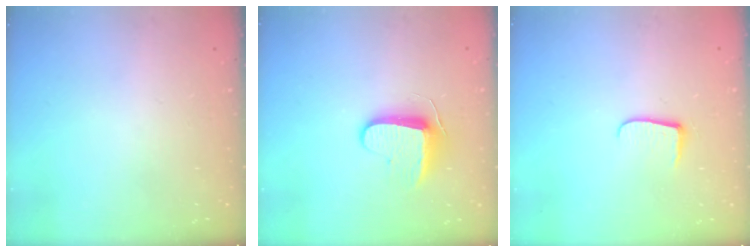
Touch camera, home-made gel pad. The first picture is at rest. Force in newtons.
{"total": 8.7, "press": 8.7, "slide": 0.6}
{"total": 6.2, "press": 6.1, "slide": 0.7}